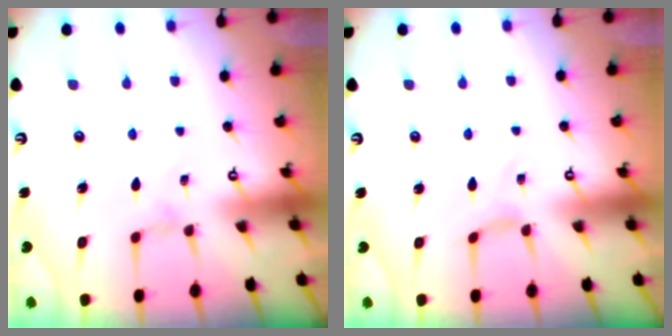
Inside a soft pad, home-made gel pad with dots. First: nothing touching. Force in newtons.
{"total": 0.0}